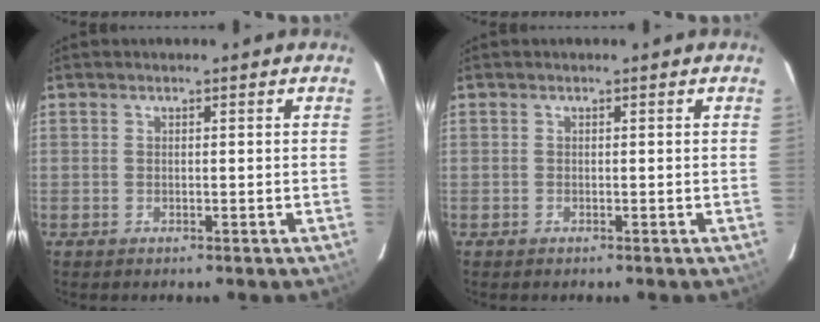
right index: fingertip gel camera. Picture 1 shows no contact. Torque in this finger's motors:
{"motor_torque": [-0.01, -0.01, 0.00, -0.02]}